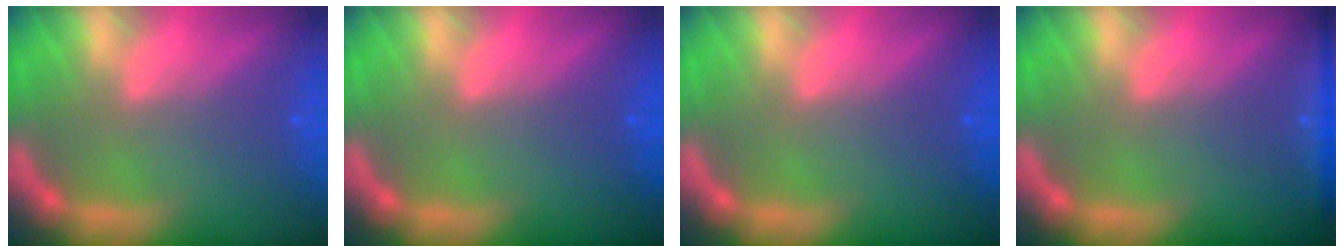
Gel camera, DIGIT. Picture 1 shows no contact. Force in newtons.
{"total": 0.0}
{"total": 0.0}
{"total": 3.0}